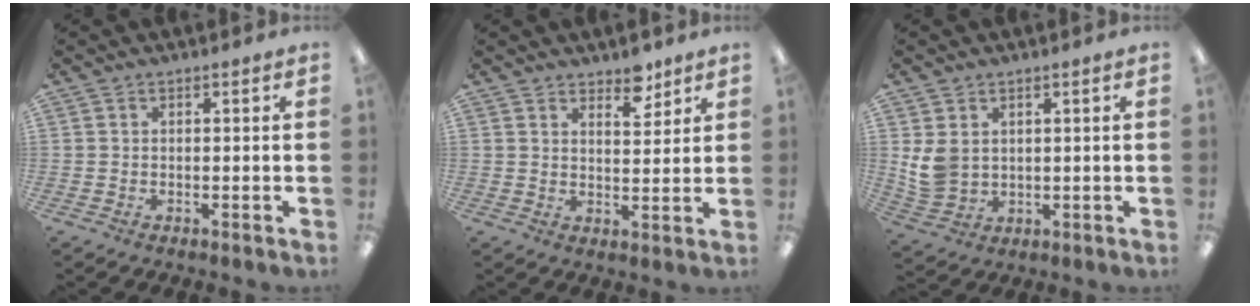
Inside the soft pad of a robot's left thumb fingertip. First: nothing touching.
{"total": 5.7, "force": [4.8, 2.3, 2.2], "torque": [-0.004, -0.036, 0.079]}
{"total": 6.1, "force": [2.1, 4.8, 3.2], "torque": [-0.071, -0.005, 0.043]}